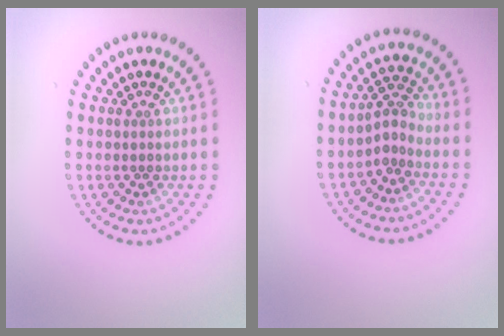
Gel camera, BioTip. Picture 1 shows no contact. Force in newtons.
{"total": 2.0, "press": 1.3, "slide": 1.5}